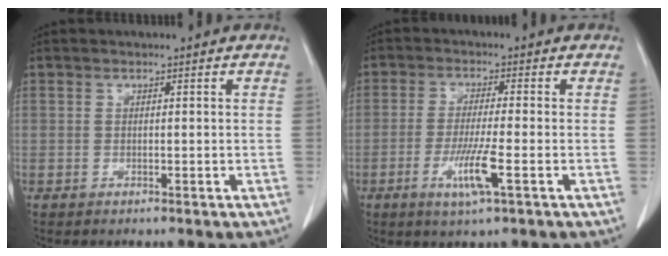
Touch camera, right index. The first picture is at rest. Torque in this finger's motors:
{"motor_torque": [0.69, -0.12, 0.47, 0.09]}